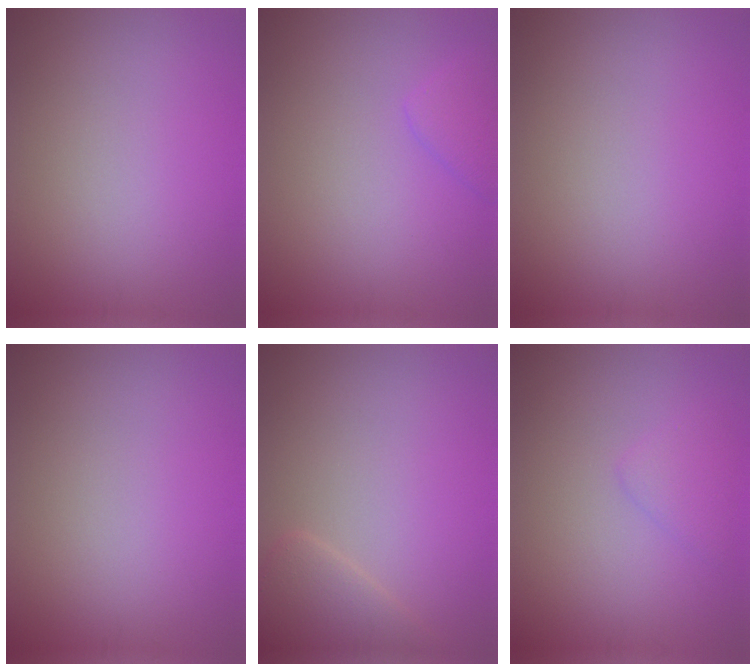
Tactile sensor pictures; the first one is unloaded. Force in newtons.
{"total": 2.0, "press": 1.9, "slide": 0.0}
{"total": 0.0}
{"total": 0.0}
{"total": 2.4, "press": 2.4, "slide": 0.2}
{"total": 1.6, "press": 1.6, "slide": 0.1}